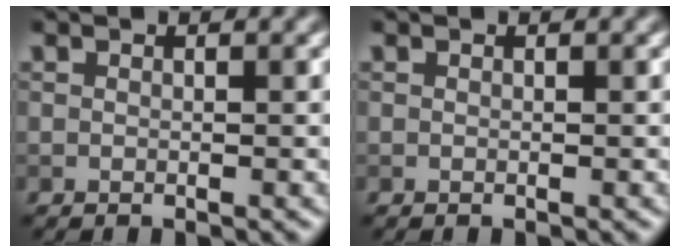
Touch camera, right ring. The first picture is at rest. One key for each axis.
{"total": 0.0}